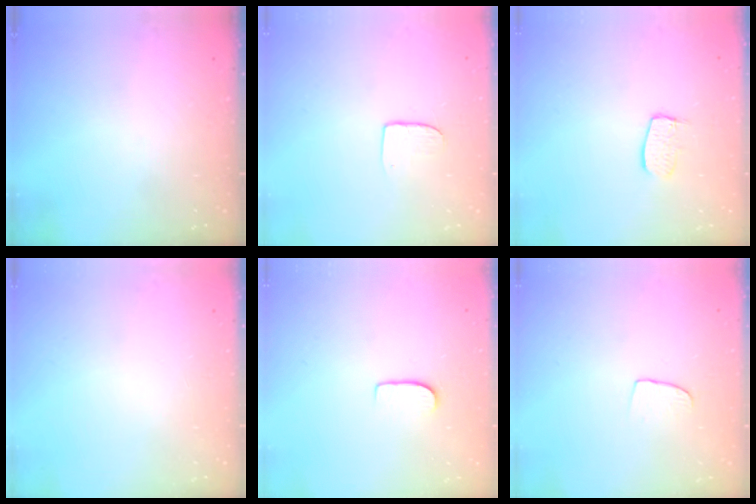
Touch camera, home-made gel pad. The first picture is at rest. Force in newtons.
{"total": 6.3, "press": 6.3, "slide": 0.6}
{"total": 6.8, "press": 6.8, "slide": 0.3}
{"total": 0.0}
{"total": 5.5, "press": 5.5, "slide": 0.5}
{"total": 5.9, "press": 5.9, "slide": 0.4}